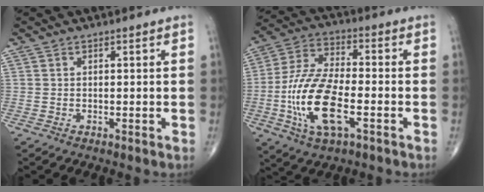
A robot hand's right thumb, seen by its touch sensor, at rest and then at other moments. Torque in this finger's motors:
{"motor_torque": [-0.15, 0.57, 1.46, -0.10, 0.44]}